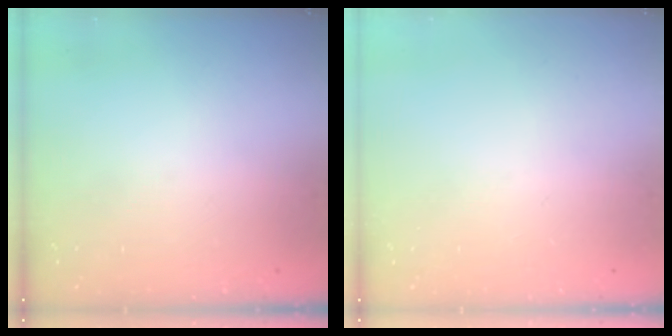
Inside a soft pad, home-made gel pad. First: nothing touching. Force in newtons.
{"total": 0.0}